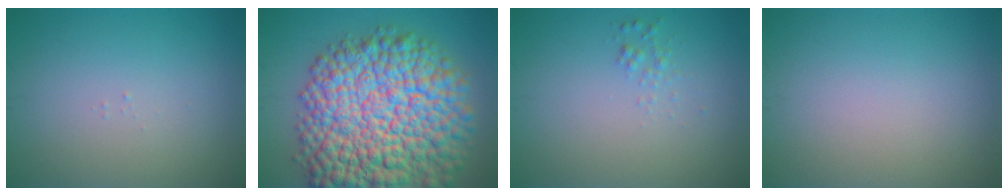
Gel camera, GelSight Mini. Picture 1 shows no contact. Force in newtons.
{"total": 16.9, "press": 16.9, "slide": 0.7}
{"total": 0.8, "press": 0.8, "slide": 0.0}
{"total": 0.0}